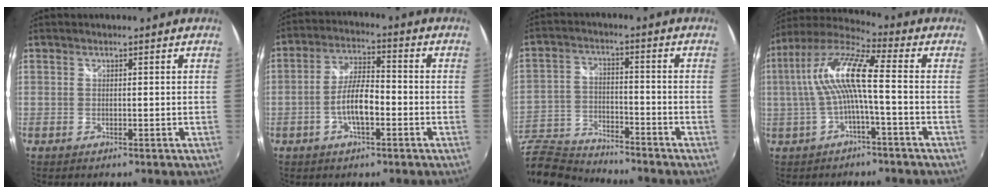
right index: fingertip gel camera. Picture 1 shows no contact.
{"total": 7.2, "force": [-2.6, 2.3, 6.3], "torque": [-0.128, 0.007, -0.046]}
{"total": 14.9, "force": [-13.4, 4.4, 5.0], "torque": [-0.137, -0.012, -0.245]}
{"total": 11.6, "force": [-0.6, 1.5, 11.5], "torque": [-0.228, 0.016, -0.011]}